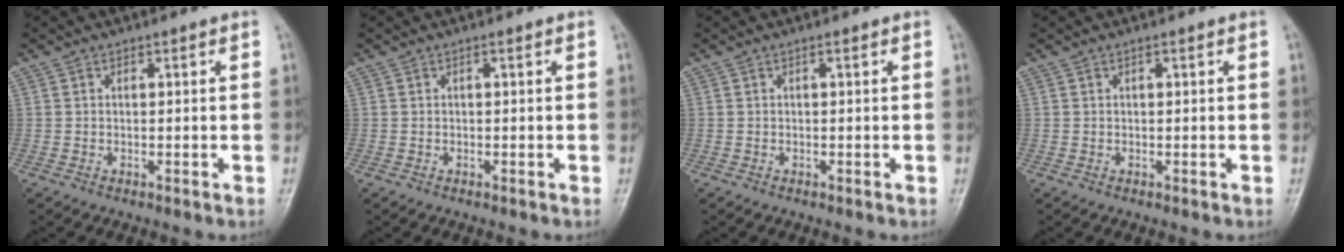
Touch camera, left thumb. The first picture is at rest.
{"total": 0.0}
{"total": 0.0}
{"total": 0.0}